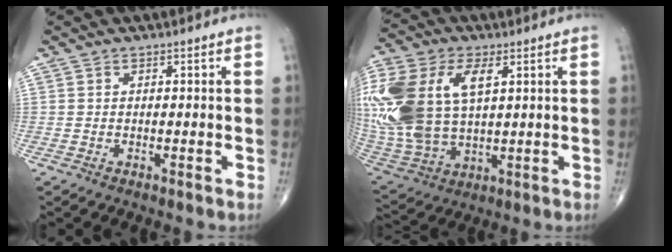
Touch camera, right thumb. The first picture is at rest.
{"total": 25.8, "force": [6.2, 14.8, 20.1], "torque": [-0.479, 0.007, 0.125]}